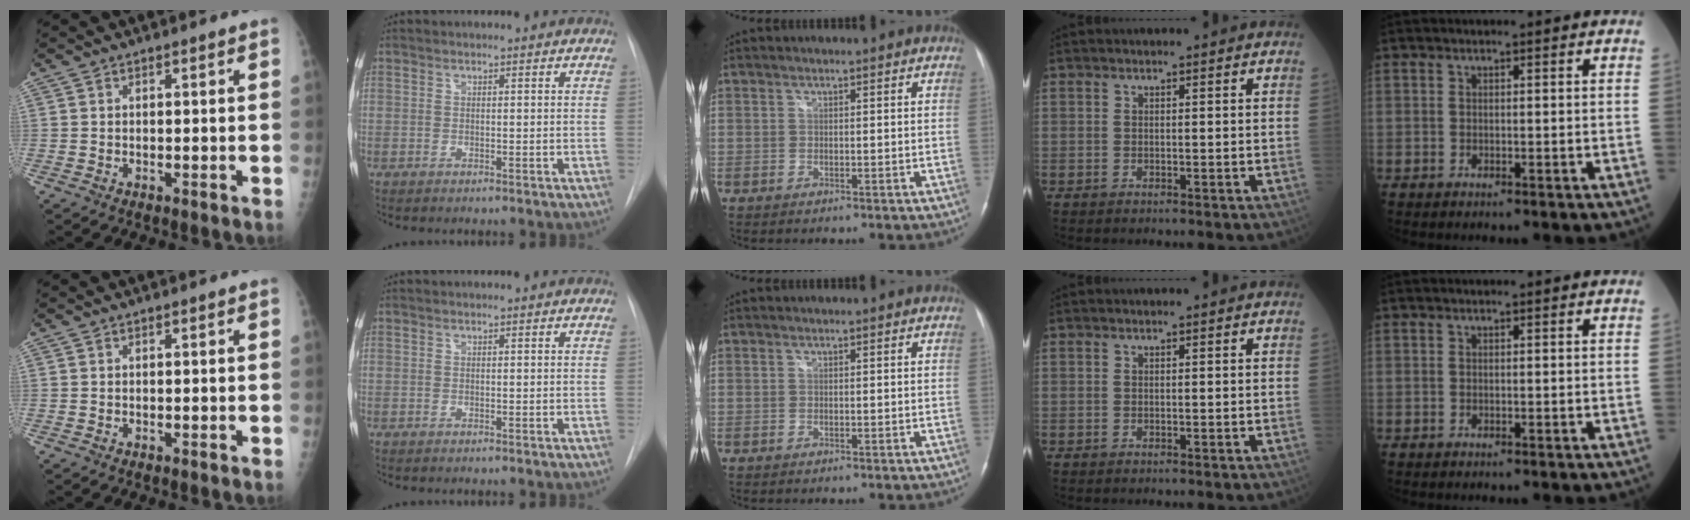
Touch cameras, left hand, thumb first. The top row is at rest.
{}